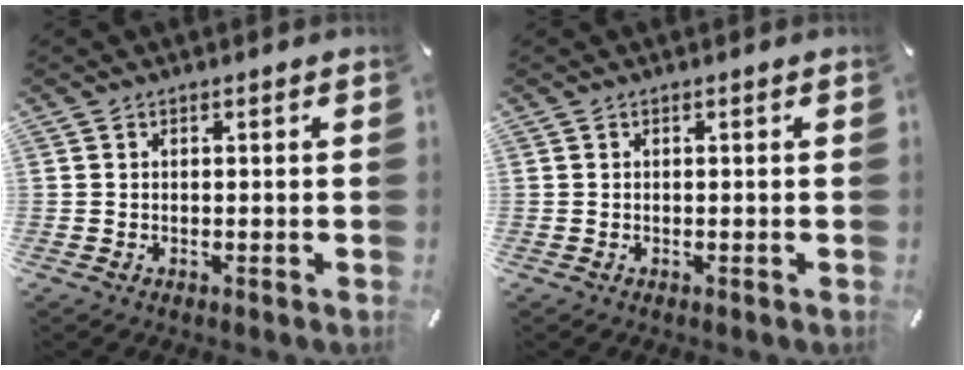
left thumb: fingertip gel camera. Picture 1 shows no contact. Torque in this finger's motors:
{"motor_torque": [-0.01, 0.04, -0.01, -0.11, 0.02]}